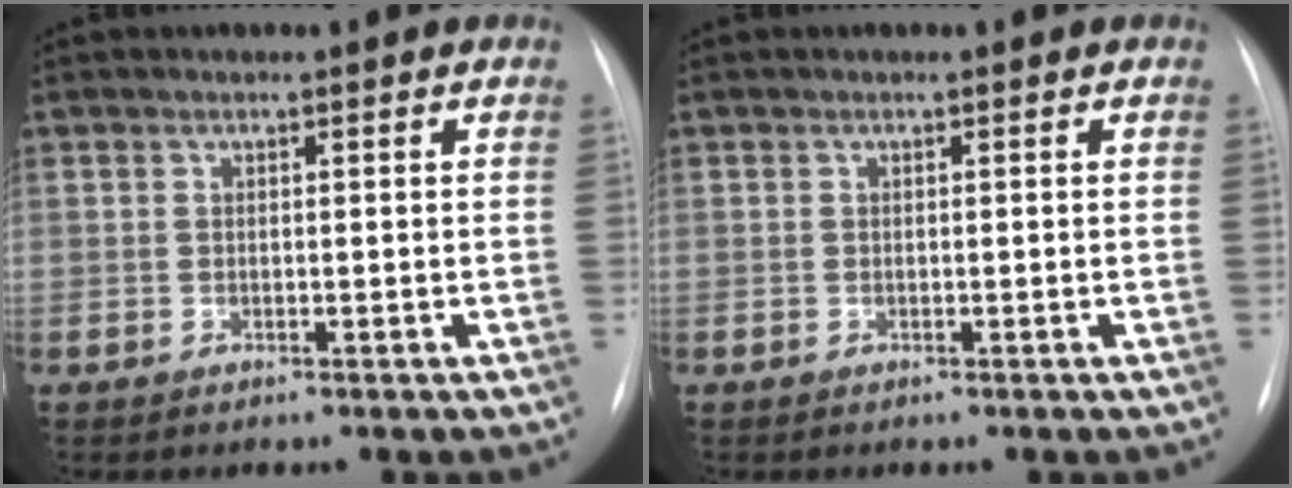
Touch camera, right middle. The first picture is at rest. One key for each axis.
{"total": 0.0}